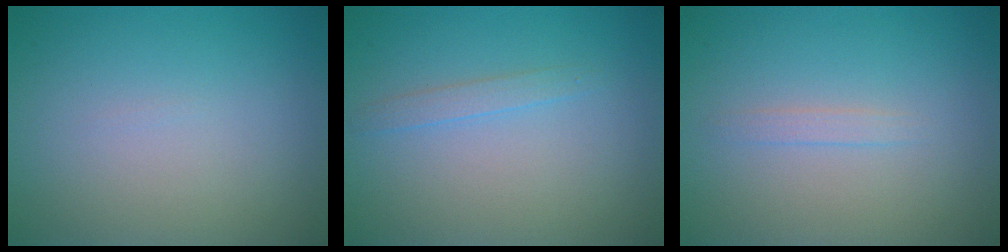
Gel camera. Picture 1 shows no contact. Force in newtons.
{"total": 1.1, "press": 1.1, "slide": 0.2}
{"total": 0.9, "press": 0.8, "slide": 0.1}